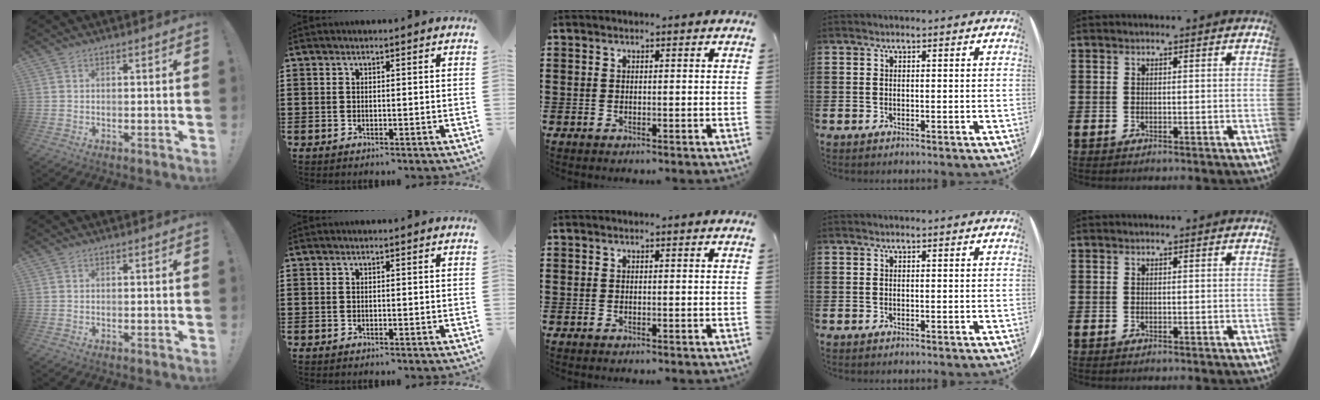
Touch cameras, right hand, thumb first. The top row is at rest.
{}